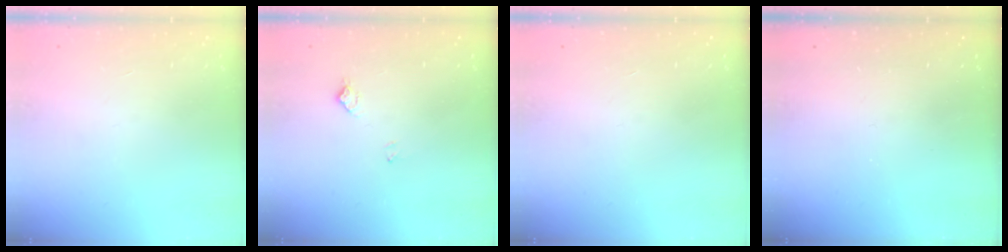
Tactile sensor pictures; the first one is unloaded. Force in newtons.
{"total": 6.9, "press": 6.8, "slide": 0.7}
{"total": 0.0}
{"total": 0.0}